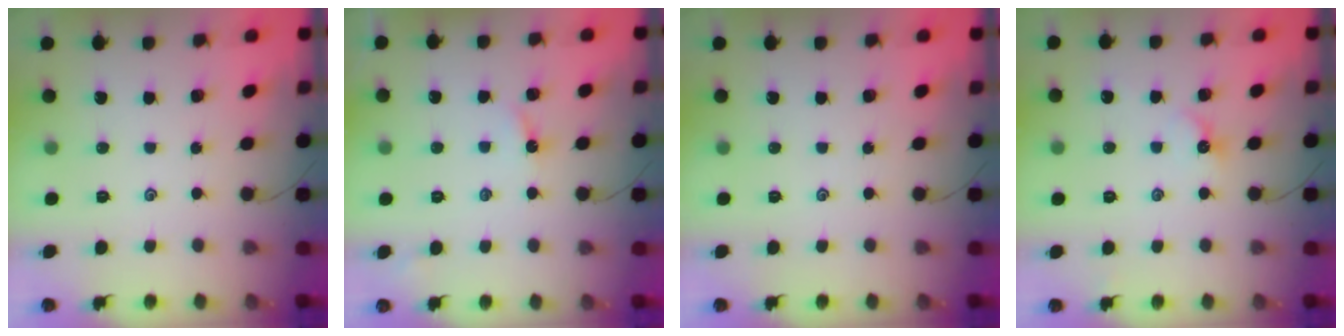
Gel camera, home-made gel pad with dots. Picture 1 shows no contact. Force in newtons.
{"total": 2.6, "press": 2.6, "slide": 0.3}
{"total": 0.0}
{"total": 3.9, "press": 3.9, "slide": 0.8}